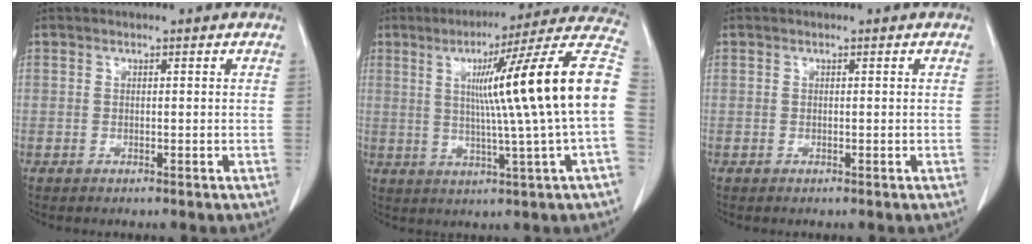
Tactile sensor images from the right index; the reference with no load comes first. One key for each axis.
{"total": 20.1, "fx": 1.8, "fy": -1.7, "fz": 20.0, "tx": -0.265, "ty": 0.025, "tz": 0.015}
{"total": 0.0}